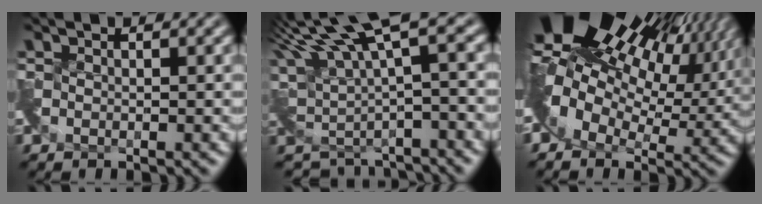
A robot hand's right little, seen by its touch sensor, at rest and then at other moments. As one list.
[{"total": 5.8, "force": [3.6, 2.0, 4.1], "torque": [-0.073, -0.005, 0.086]}, {"total": 13.8, "force": [6.2, 8.1, 9.3], "torque": [-0.156, 0.026, 0.114]}]